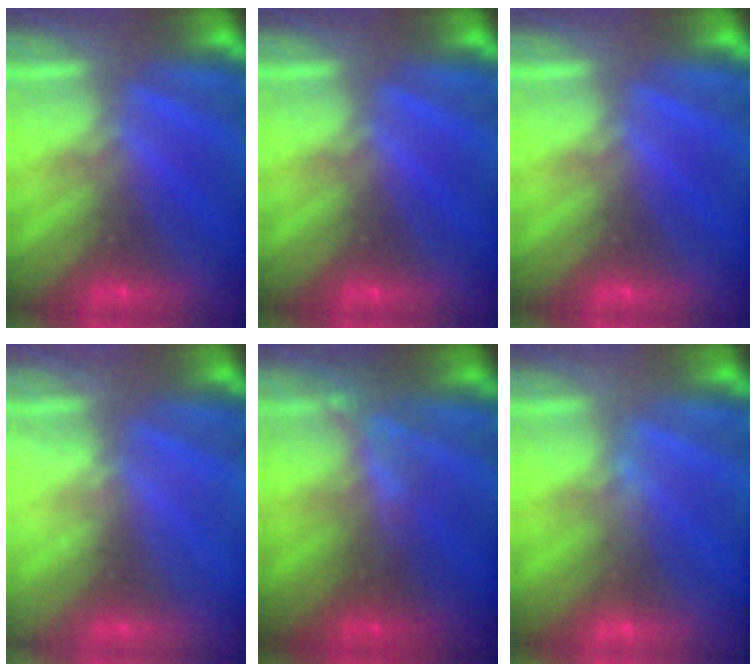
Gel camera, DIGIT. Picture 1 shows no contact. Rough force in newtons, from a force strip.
{"total": 0.0}
{"total": 0.0}
{"total": 2.2}
{"total": 2.1}
{"total": 3.1}